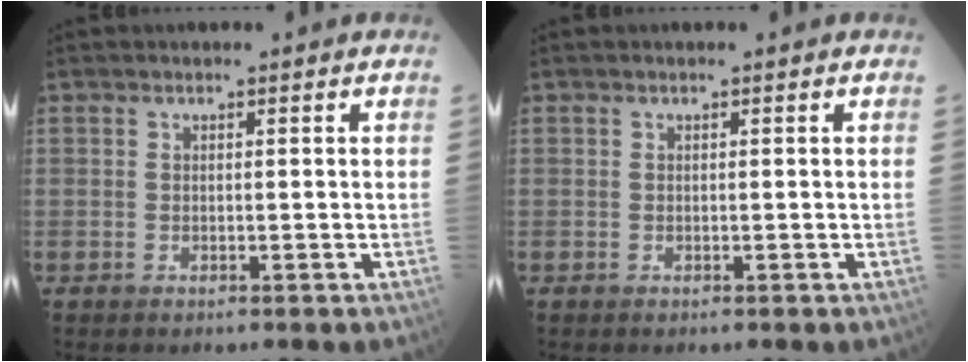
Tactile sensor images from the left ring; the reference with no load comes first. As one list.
[{"total": 0.0}]